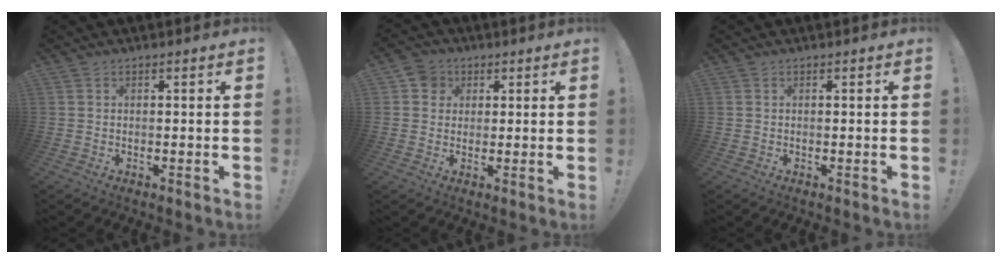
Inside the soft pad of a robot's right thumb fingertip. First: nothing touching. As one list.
[{"total": 5.5, "force": [1.8, 4.9, 1.7], "torque": [-0.022, -0.002, 0.034]}, {"total": 0.0}]